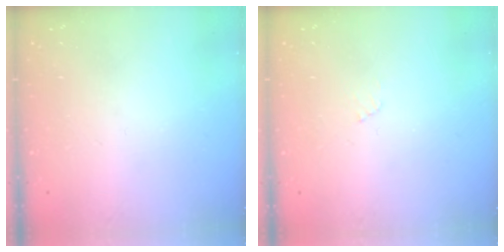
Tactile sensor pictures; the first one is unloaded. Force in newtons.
{"total": 2.7, "press": 2.6, "slide": 0.5}